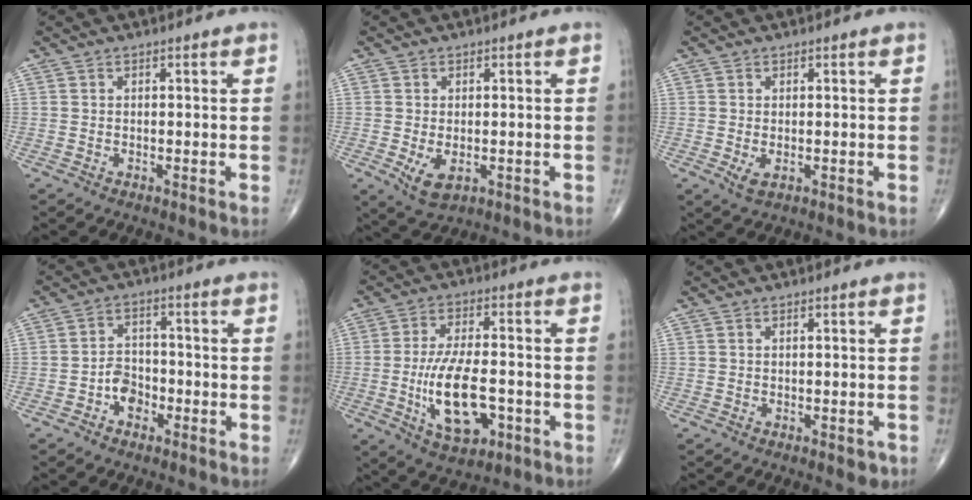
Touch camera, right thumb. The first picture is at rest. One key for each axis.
{"total": 4.7, "fx": -1.1, "fy": 2.7, "fz": 3.7, "tx": -0.064, "ty": -0.012, "tz": -0.009}
{"total": 2.3, "fx": -0.5, "fy": 1.2, "fz": 1.9, "tx": -0.033, "ty": -0.005, "tz": -0.004}
{"total": 4.9, "fx": -2.2, "fy": 3.6, "fz": 2.5, "tx": -0.020, "ty": 0.024, "tz": -0.043}
{"total": 13.6, "fx": -3.4, "fy": 6.3, "fz": 11.6, "tx": -0.201, "ty": 0.008, "tz": -0.048}
{"total": 2.5, "fx": -1.1, "fy": 1.3, "fz": 1.8, "tx": -0.009, "ty": 0.007, "tz": -0.009}